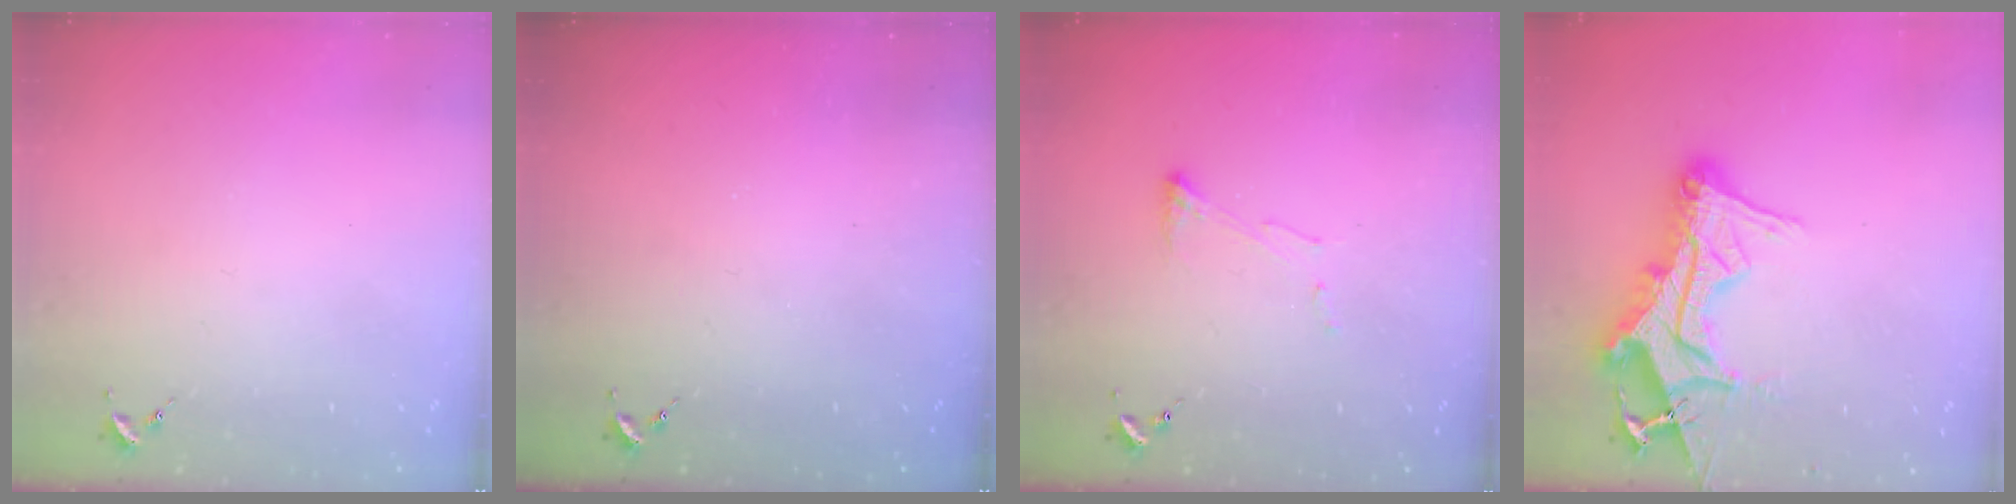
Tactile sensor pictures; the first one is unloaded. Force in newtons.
{"total": 0.0}
{"total": 5.8, "press": 5.8, "slide": 0.3}
{"total": 17.6, "press": 17.5, "slide": 1.8}